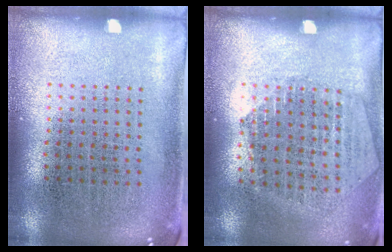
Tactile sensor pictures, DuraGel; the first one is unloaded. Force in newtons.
{"total": 1.3, "press": 1.2, "slide": 0.5}